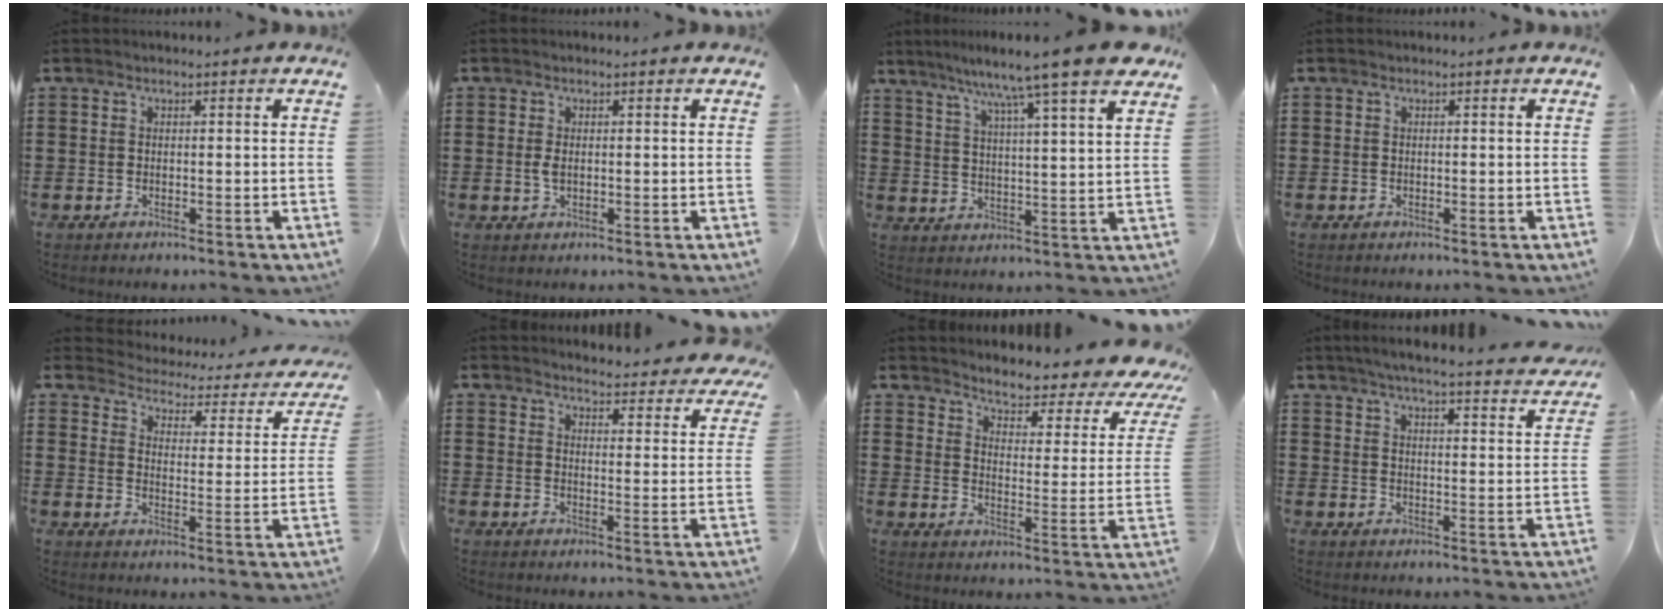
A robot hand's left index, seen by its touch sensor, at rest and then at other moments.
{"total": 1.7, "force": [0.0, 0.8, 1.5], "torque": [-0.037, 0.000, -0.003]}
{"total": 9.2, "force": [7.7, -1.2, 4.9], "torque": [-0.107, -0.047, 0.120]}
{"total": 0.0}
{"total": 2.3, "force": [2.2, 0.6, 0.1], "torque": [-0.025, -0.025, 0.028]}
{"total": 4.0, "force": [4.0, -0.2, 0.5], "torque": [-0.022, -0.029, 0.068]}
{"total": 3.7, "force": [3.4, 0.2, 1.5], "torque": [-0.043, -0.036, 0.045]}
{"total": 4.6, "force": [4.3, -0.3, 1.6], "torque": [-0.049, -0.026, 0.071]}